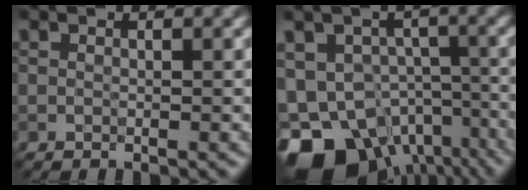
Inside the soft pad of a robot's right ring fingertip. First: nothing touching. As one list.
[{"total": 13.3, "force": [-8.0, 8.5, 6.4], "torque": [-0.117, -0.034, -0.108]}]